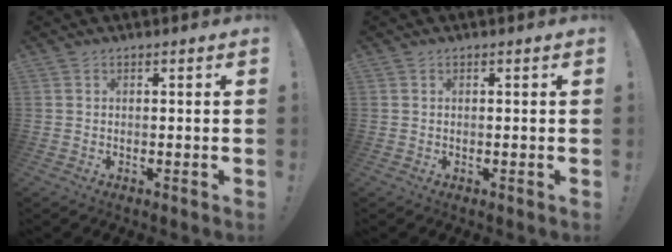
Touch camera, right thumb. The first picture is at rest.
{"total": 0.0}